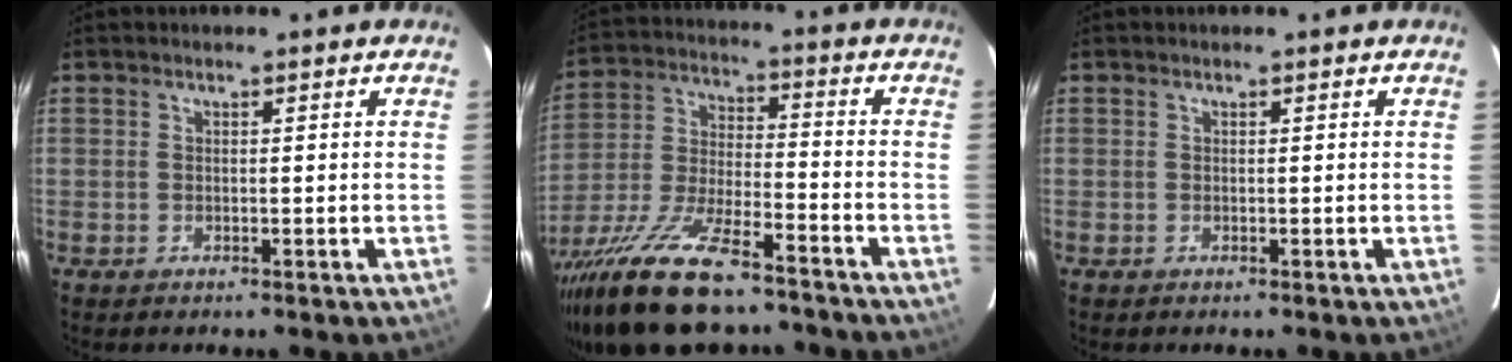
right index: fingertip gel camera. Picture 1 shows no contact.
{"total": 20.9, "force": [-15.6, 5.7, 12.6], "torque": [-0.260, -0.043, -0.272]}
{"total": 0.0}